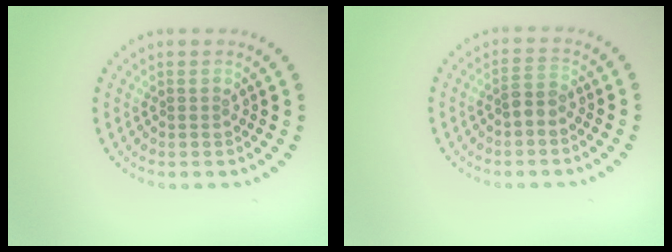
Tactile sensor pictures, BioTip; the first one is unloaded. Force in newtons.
{"total": 1.6, "press": 1.3, "slide": 1.0}